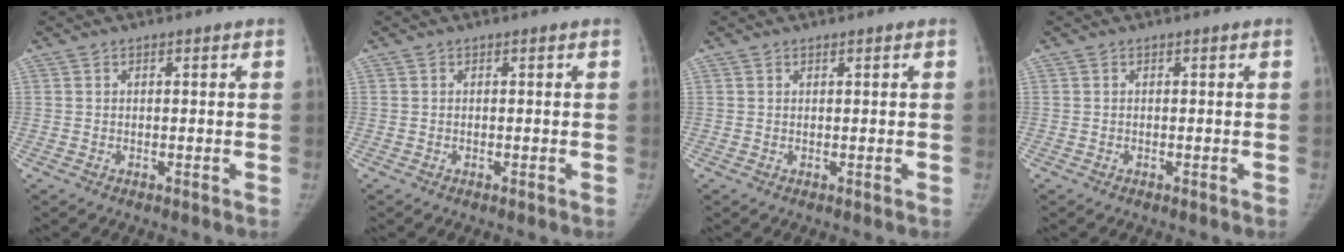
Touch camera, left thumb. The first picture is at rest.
{"total": 0.0}
{"total": 0.0}
{"total": 0.0}